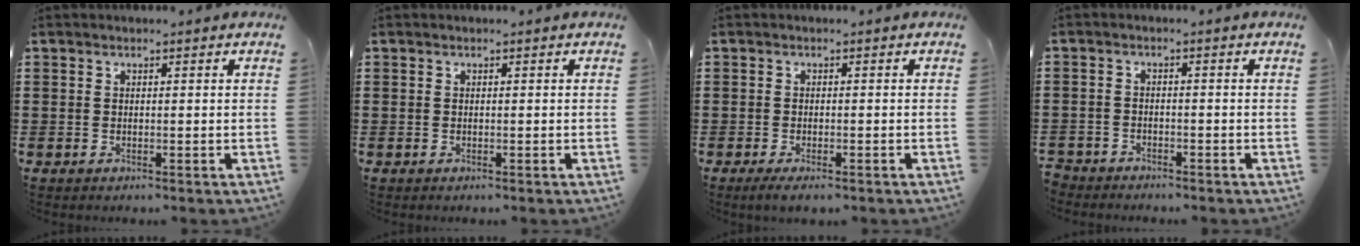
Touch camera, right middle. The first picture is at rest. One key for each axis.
{"total": 0.0}
{"total": 1.5, "fx": -1.2, "fy": 0.4, "fz": 0.7, "tx": -0.022, "ty": -0.002, "tz": -0.026}
{"total": 2.5, "fx": -2.4, "fy": 0.4, "fz": -0.4, "tx": -0.001, "ty": 0.000, "tz": -0.055}